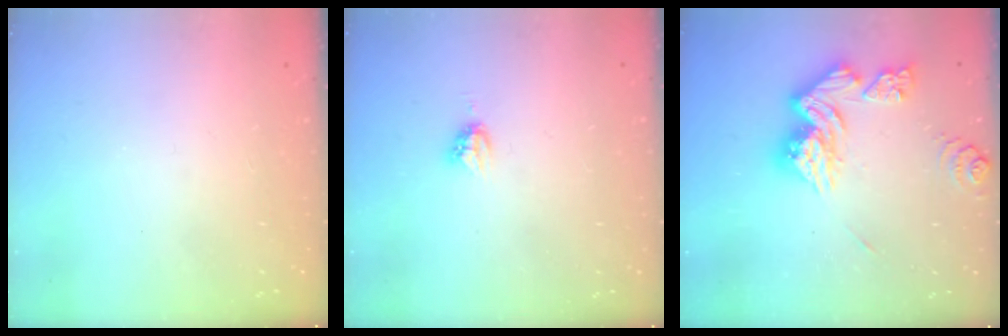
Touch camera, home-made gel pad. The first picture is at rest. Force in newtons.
{"total": 3.4, "press": 3.4, "slide": 0.4}
{"total": 14.6, "press": 14.5, "slide": 1.5}